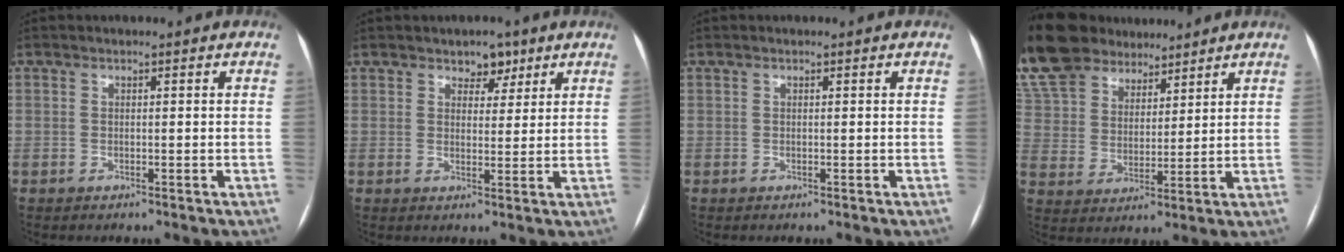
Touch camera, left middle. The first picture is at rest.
{"total": 3.5, "force": [2.4, 2.1, 1.5], "torque": [-0.013, 0.002, 0.036]}
{"total": 0.0}
{"total": 17.4, "force": [14.5, 7.9, 5.5], "torque": [-0.137, 0.038, 0.271]}